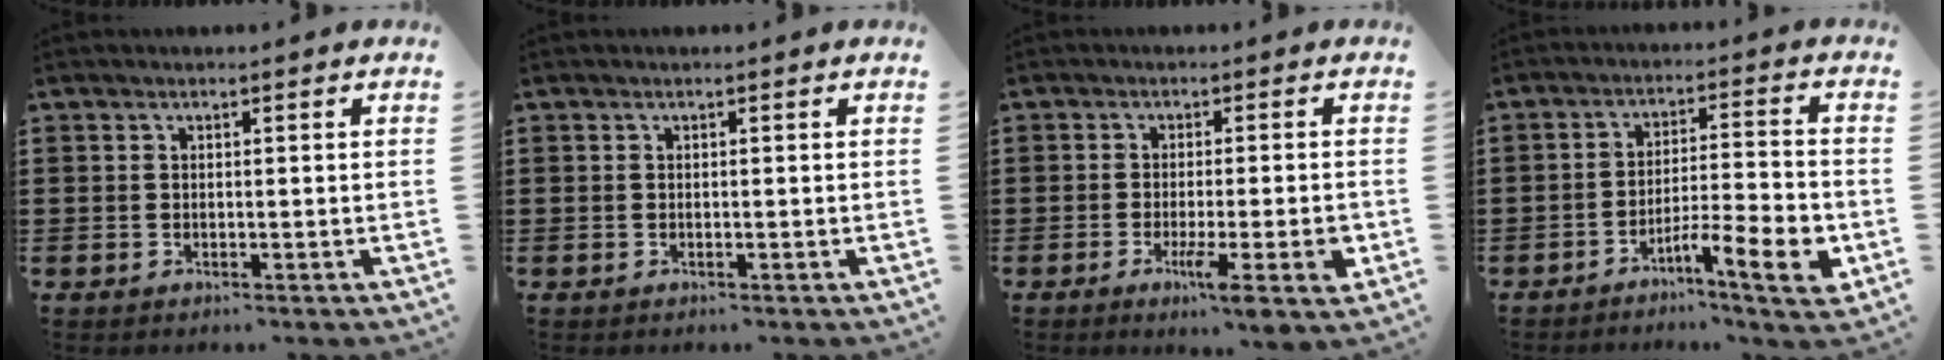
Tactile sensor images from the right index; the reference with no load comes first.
{"total": 0.0}
{"total": 6.6, "force": [-2.1, 0.7, 6.3], "torque": [-0.104, -0.016, -0.032]}
{"total": 8.1, "force": [-4.8, 0.7, 6.4], "torque": [-0.102, 0.002, -0.084]}